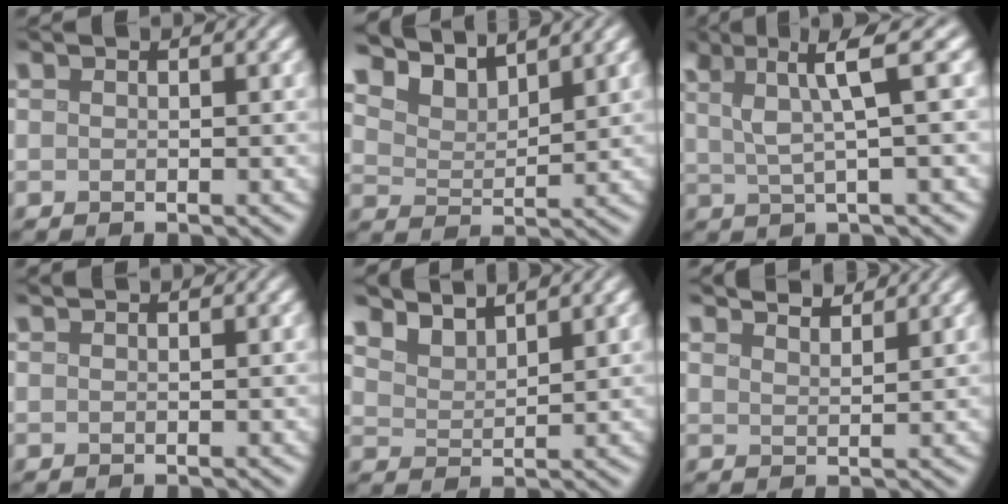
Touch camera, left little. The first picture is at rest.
{"total": 6.0, "force": [5.6, 1.2, 1.8], "torque": [-0.050, 0.002, 0.096]}
{"total": 5.6, "force": [2.4, 0.8, 5.0], "torque": [-0.089, 0.013, 0.043]}
{"total": 1.0, "force": [0.9, 0.2, 0.5], "torque": [-0.005, 0.000, 0.007]}
{"total": 4.1, "force": [3.8, 1.1, 1.3], "torque": [-0.035, -0.002, 0.071]}
{"total": 4.2, "force": [3.8, 0.8, 1.5], "torque": [-0.007, 0.009, 0.042]}